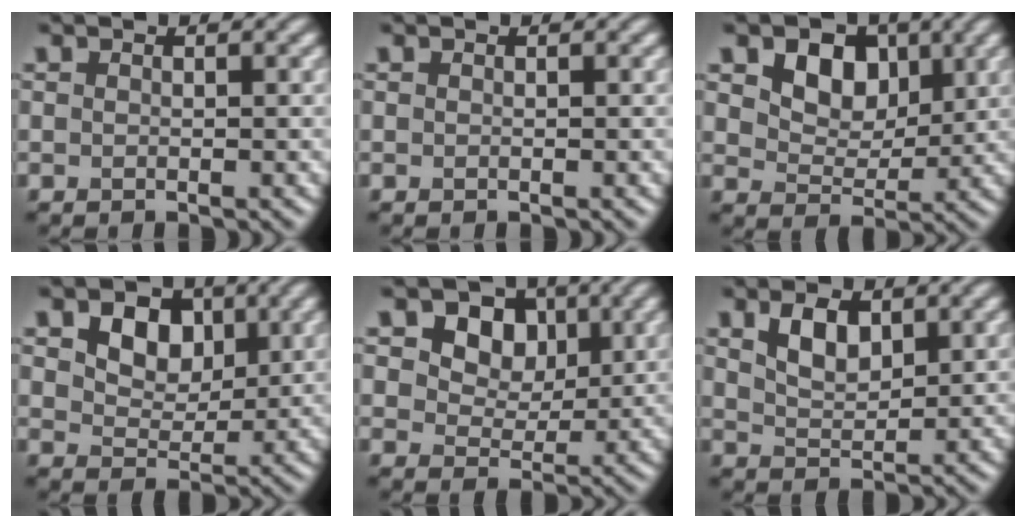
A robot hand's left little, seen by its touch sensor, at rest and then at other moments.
{"total": 0.0}
{"total": 5.8, "force": [2.5, 4.1, 3.2], "torque": [-0.072, -0.010, 0.046]}
{"total": 5.4, "force": [2.2, 3.7, 3.2], "torque": [-0.066, -0.007, 0.029]}
{"total": 7.7, "force": [3.5, 5.5, 3.9], "torque": [-0.084, -0.001, 0.060]}
{"total": 3.3, "force": [1.7, 1.8, 2.2], "torque": [-0.047, 0.000, 0.035]}